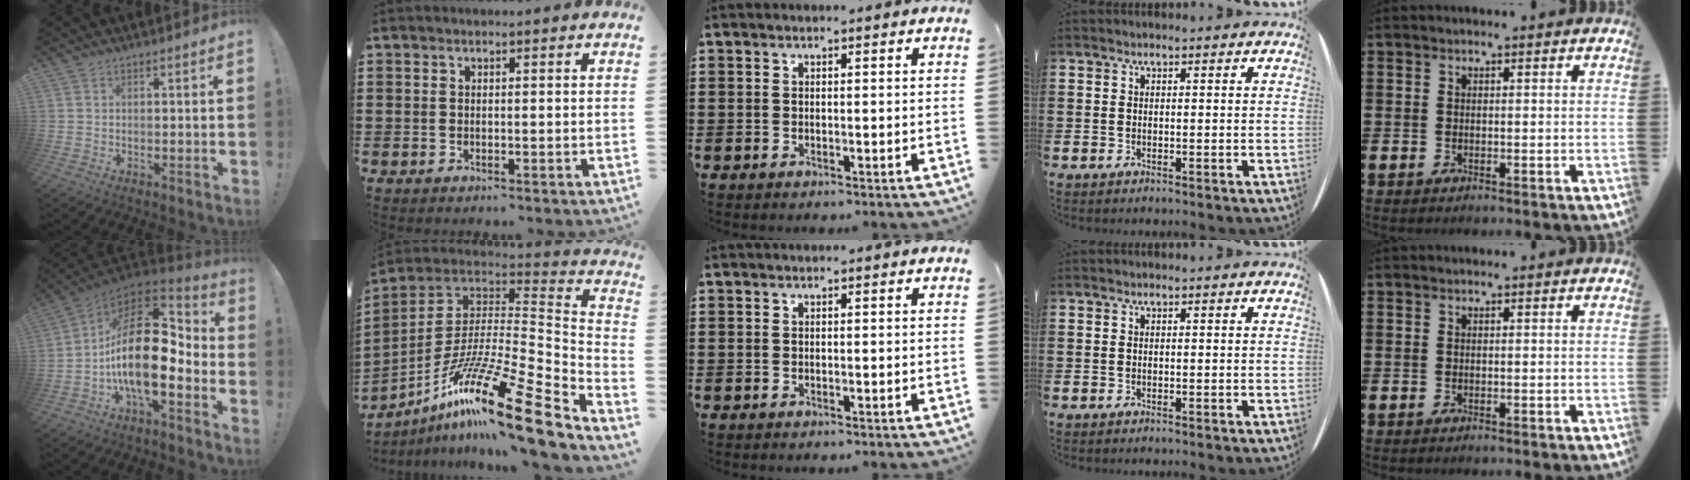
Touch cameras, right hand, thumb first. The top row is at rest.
{"thumb": {"total": 23.3, "force": [-0.9, 11.0, 20.5], "torque": [-0.381, 0.011, -0.009]}, "index": {"total": 19.9, "force": [-12.9, 2.4, 15.0], "torque": [-0.279, 0.024, -0.233]}}